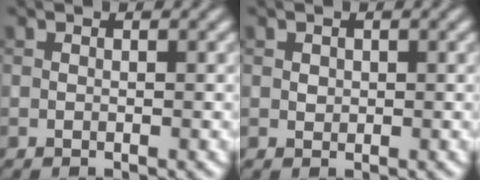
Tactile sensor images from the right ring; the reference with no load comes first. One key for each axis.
{"total": 0.8, "fx": 0.3, "fy": 0.7, "fz": 0.2, "tx": -0.003, "ty": -0.003, "tz": 0.006}